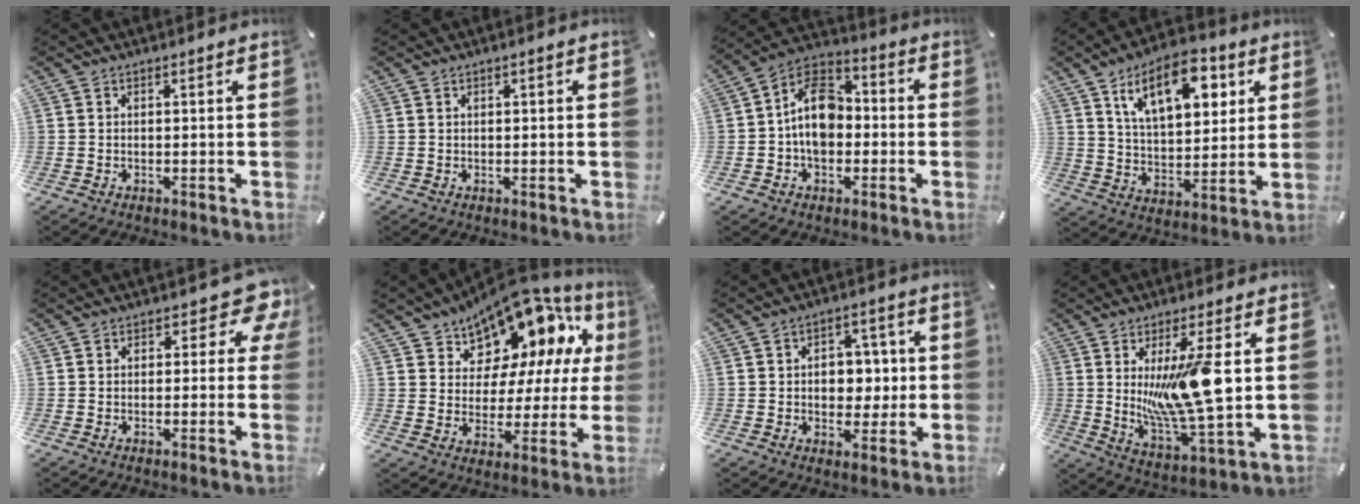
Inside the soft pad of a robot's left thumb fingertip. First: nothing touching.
{"total": 0.5, "force": [0.2, 0.3, 0.4], "torque": [-0.008, 0.002, 0.002]}
{"total": 11.8, "force": [-1.1, 8.8, 7.8], "torque": [-0.144, 0.022, -0.019]}
{"total": 16.3, "force": [8.3, 8.4, 11.2], "torque": [-0.180, -0.018, 0.141]}
{"total": 7.8, "force": [2.6, 4.3, 5.9], "torque": [-0.066, -0.013, 0.041]}
{"total": 13.3, "force": [11.3, 6.5, 3.1], "torque": [-0.066, -0.114, 0.199]}
{"total": 8.1, "force": [0.1, 6.4, 5.1], "torque": [-0.057, 0.001, -0.004]}
{"total": 16.1, "force": [3.1, 4.0, 15.2], "torque": [-0.271, -0.031, 0.041]}